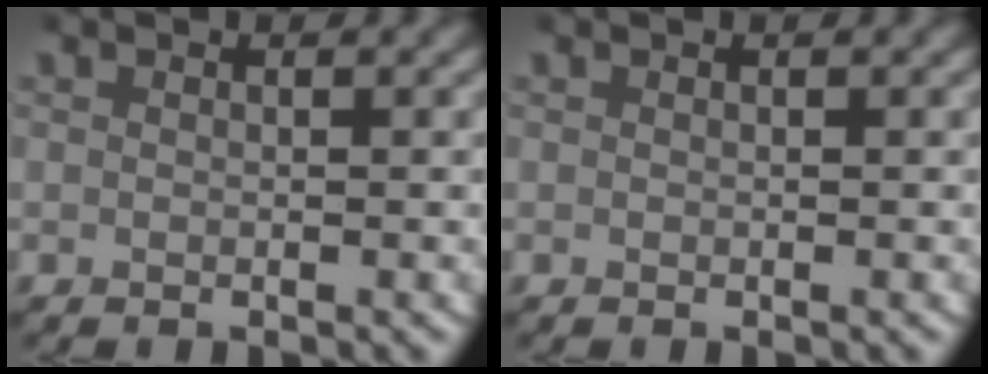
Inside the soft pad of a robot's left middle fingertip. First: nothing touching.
{"total": 0.0}